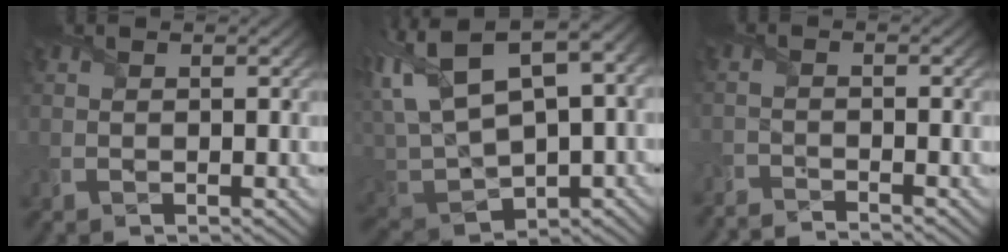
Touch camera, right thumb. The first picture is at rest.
{"total": 15.3, "force": [3.0, 8.8, 12.1], "torque": [-0.285, -0.007, 0.086]}
{"total": 3.0, "force": [-2.9, -0.6, 0.0], "torque": [-0.004, -0.005, -0.065]}